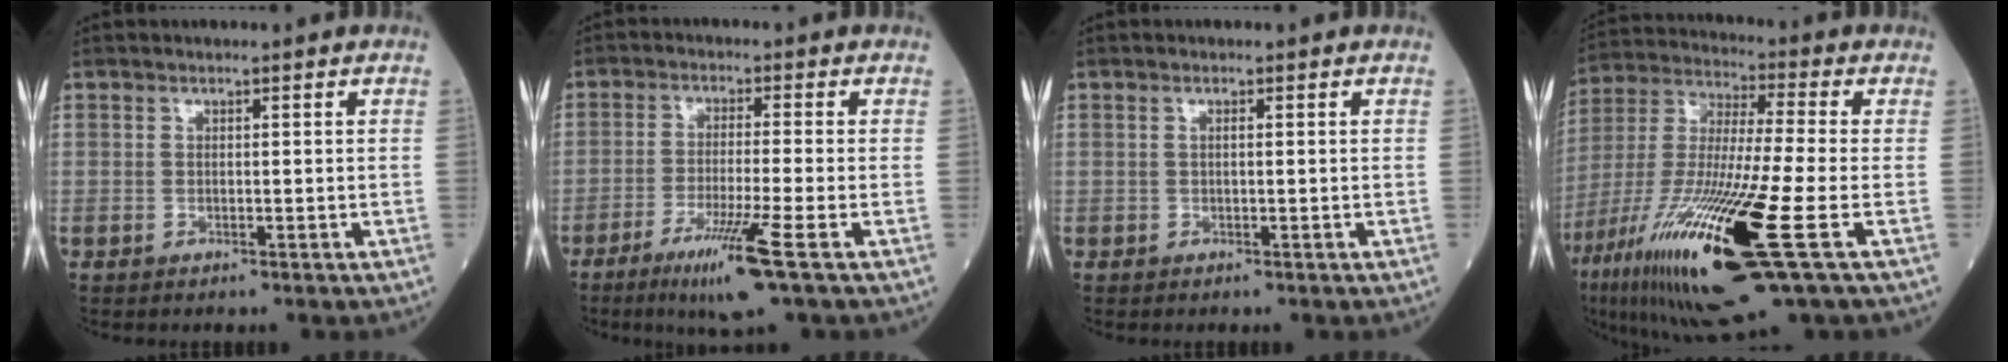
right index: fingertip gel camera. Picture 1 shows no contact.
{"total": 8.6, "force": [-4.4, -1.0, 7.3], "torque": [-0.131, -0.027, -0.081]}
{"total": 0.8, "force": [0.2, 0.1, 0.7], "torque": [-0.019, 0.000, 0.004]}
{"total": 24.9, "force": [-10.0, 2.5, 22.7], "torque": [-0.471, -0.055, -0.178]}